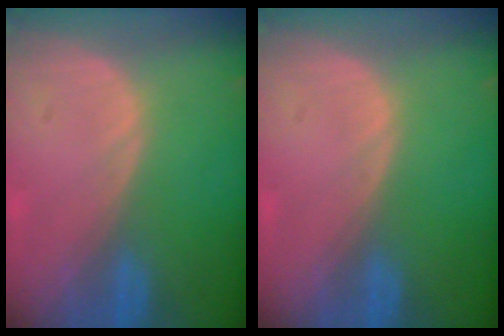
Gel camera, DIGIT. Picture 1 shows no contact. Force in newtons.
{"total": 0.0}